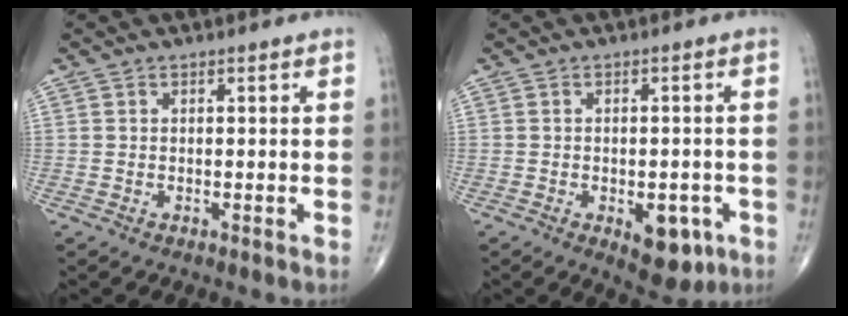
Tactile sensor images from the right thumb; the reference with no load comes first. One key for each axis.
{"total": 7.5, "fx": -2.9, "fy": 3.9, "fz": 5.7, "tx": -0.051, "ty": 0.004, "tz": -0.026}